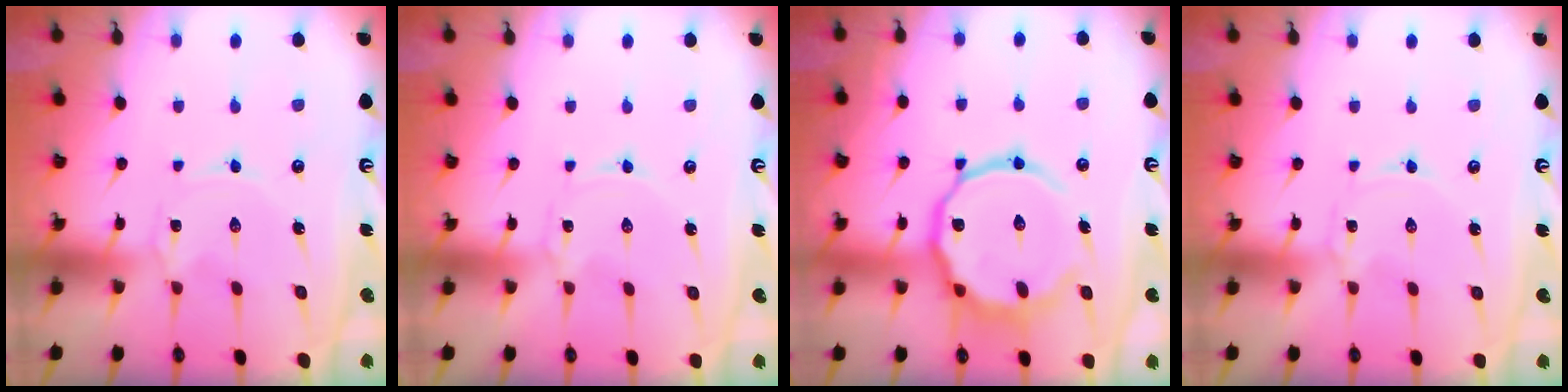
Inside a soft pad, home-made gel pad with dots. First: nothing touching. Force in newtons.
{"total": 0.0}
{"total": 15.5, "press": 15.4, "slide": 1.4}
{"total": 0.0}